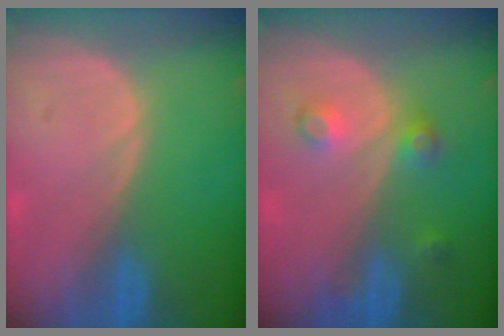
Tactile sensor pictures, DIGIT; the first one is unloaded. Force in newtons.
{"total": 3.8, "press": 3.4, "slide": 1.7}